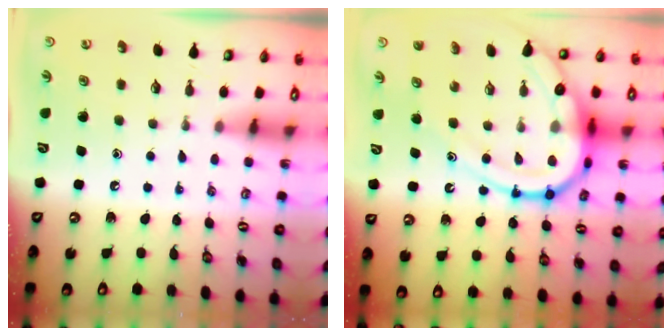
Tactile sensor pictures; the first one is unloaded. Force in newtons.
{"total": 19.1, "press": 19.0, "slide": 1.9}